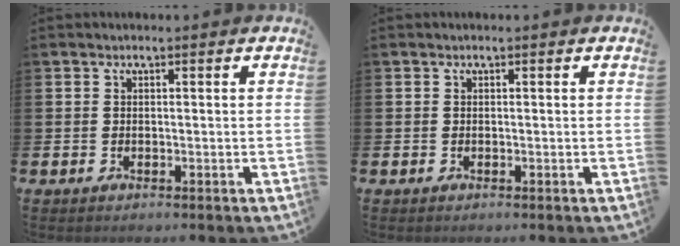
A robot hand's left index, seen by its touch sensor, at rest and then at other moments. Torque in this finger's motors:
{"motor_torque": [0.06, -0.07, 0.04, -0.01]}